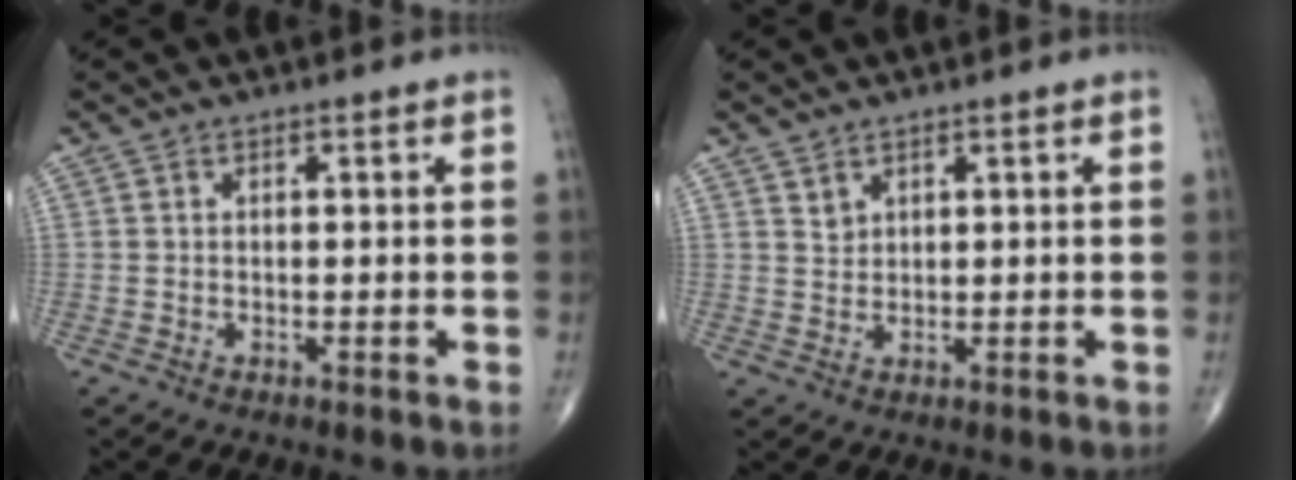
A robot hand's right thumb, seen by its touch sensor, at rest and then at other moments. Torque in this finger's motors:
{"motor_torque": [-0.54, 0.28, -0.09, 0.12, 0.04]}